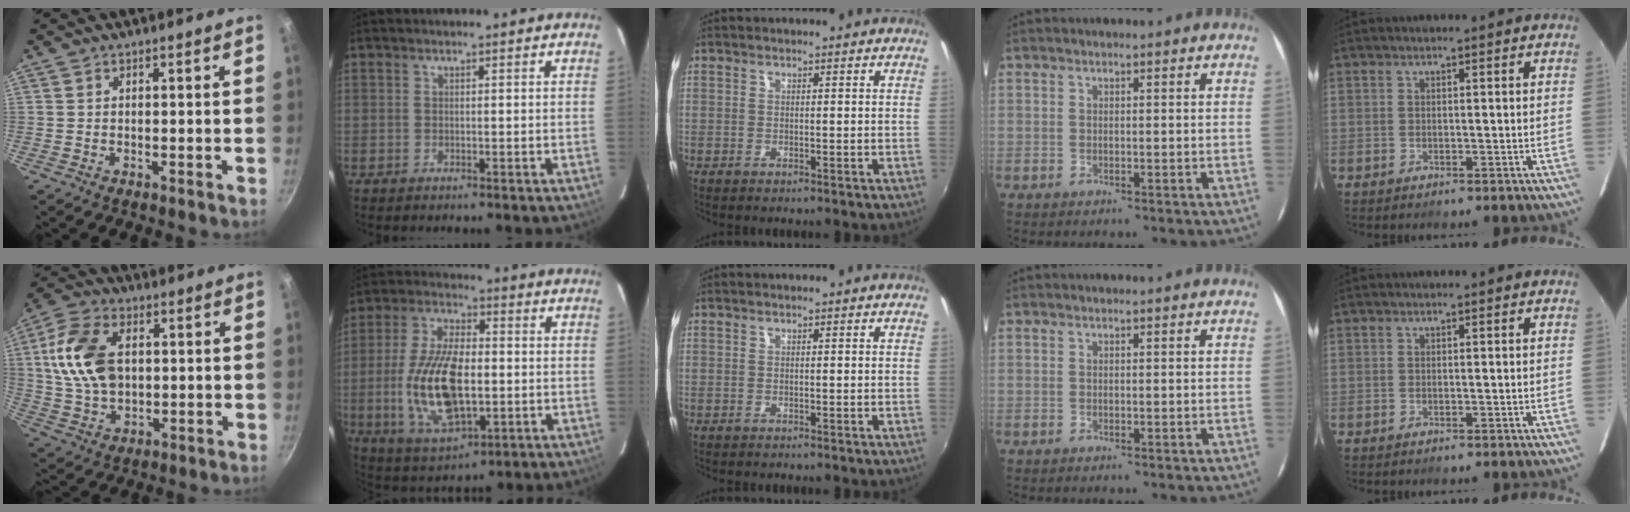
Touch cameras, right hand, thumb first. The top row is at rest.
{"thumb": {"total": 15.0, "force": [2.3, 9.8, 11.1], "torque": [-0.200, 0.003, 0.041]}, "index": {"total": 17.3, "force": [-2.2, 7.9, 15.2], "torque": [-0.313, -0.006, -0.032]}}